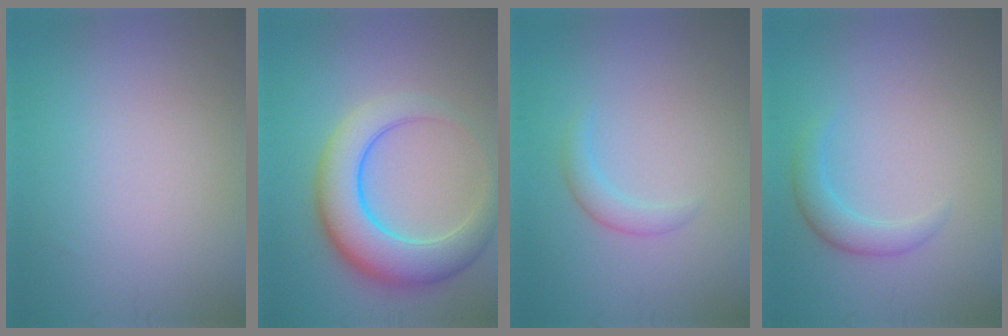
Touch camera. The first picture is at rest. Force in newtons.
{"total": 7.9, "press": 7.9, "slide": 0.1}
{"total": 1.7, "press": 1.7, "slide": 0.2}
{"total": 2.5, "press": 2.5, "slide": 0.0}